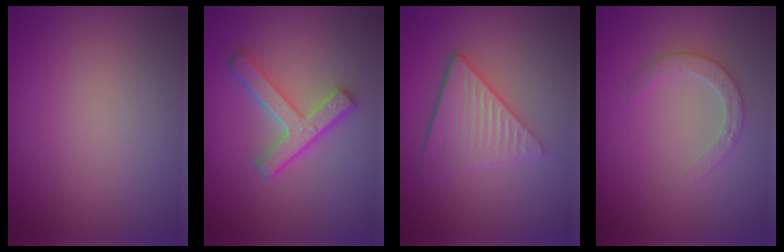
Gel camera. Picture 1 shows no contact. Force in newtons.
{"total": 4.7, "press": 3.6, "slide": 3.0}
{"total": 5.2, "press": 3.8, "slide": 3.5}
{"total": 2.4, "press": 2.3, "slide": 0.5}